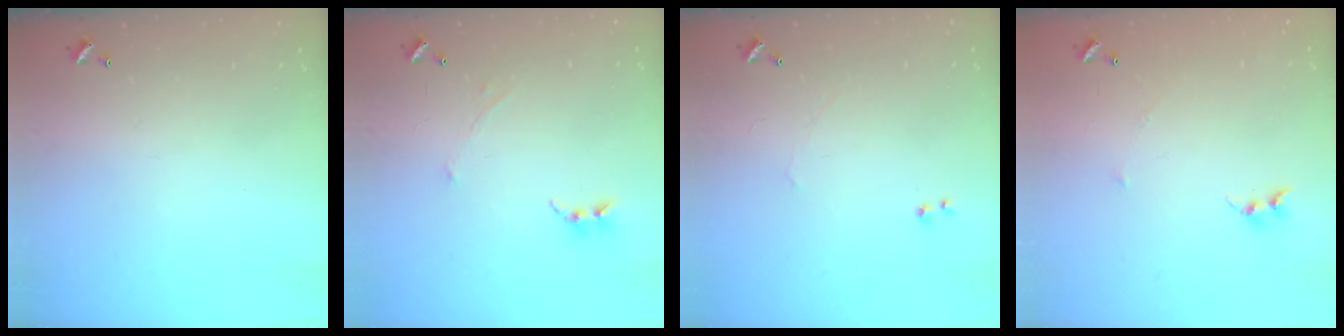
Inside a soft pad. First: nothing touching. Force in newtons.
{"total": 0.7, "press": 0.4, "slide": 0.5}
{"total": 1.3, "press": 1.1, "slide": 0.5}
{"total": 5.2, "press": 5.1, "slide": 0.8}